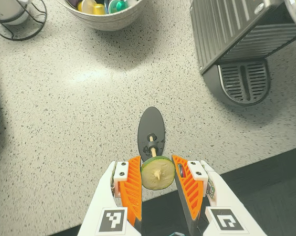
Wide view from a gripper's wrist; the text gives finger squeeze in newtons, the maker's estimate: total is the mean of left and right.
{"total": 10.7, "left": 11.6, "right": 9.8}